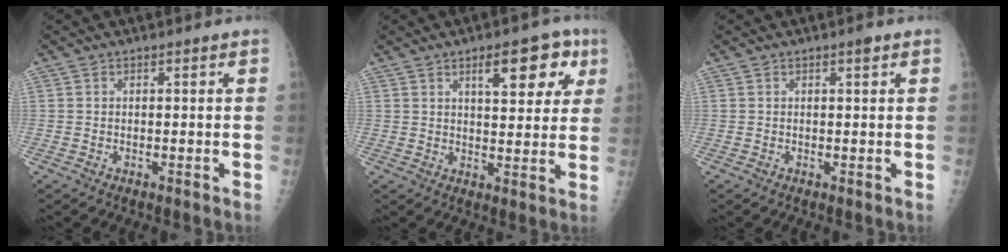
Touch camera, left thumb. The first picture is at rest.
{"total": 10.1, "force": [4.7, 4.4, 7.8], "torque": [-0.071, -0.013, 0.062]}
{"total": 1.0, "force": [0.6, 0.2, 0.8], "torque": [-0.011, -0.001, 0.008]}